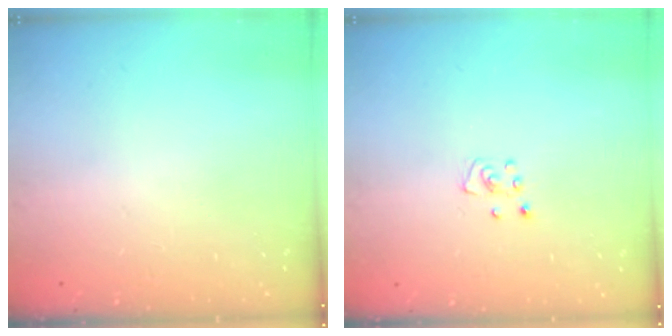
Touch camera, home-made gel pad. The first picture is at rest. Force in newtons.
{"total": 3.6, "press": 3.6, "slide": 0.3}